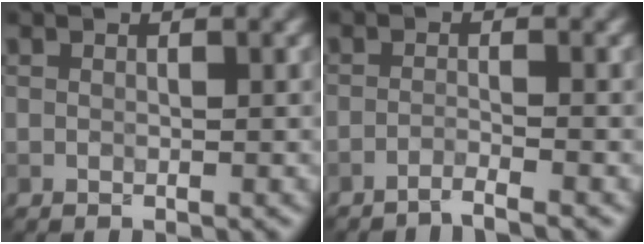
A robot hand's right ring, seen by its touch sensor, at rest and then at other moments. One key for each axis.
{"total": 1.6, "fx": -1.3, "fy": 0.1, "fz": 0.9, "tx": -0.007, "ty": 0.000, "tz": -0.038}